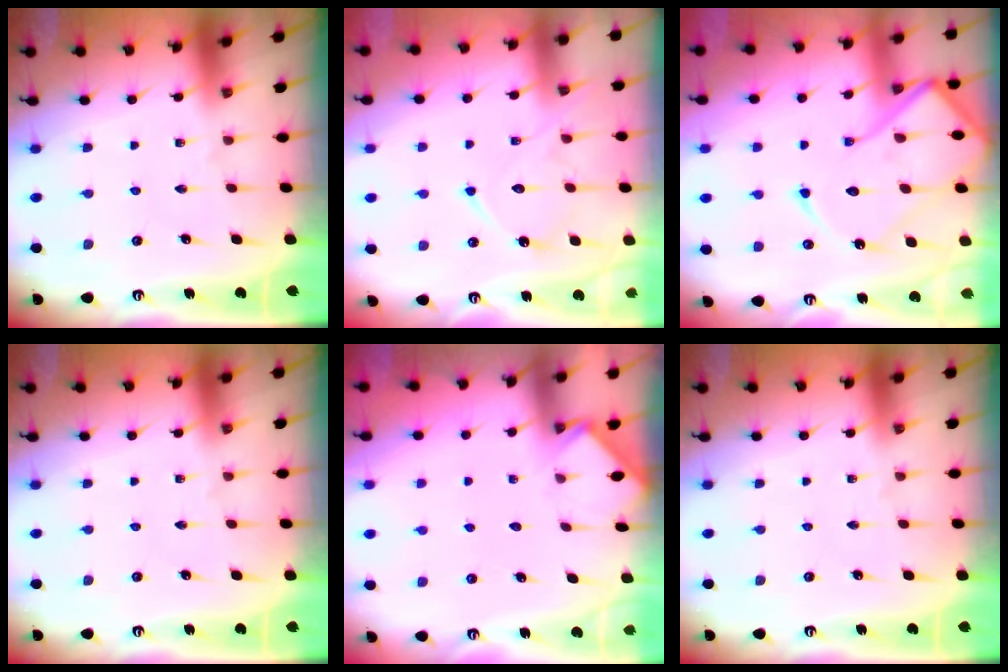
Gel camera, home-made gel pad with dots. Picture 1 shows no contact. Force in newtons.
{"total": 12.8, "press": 12.8, "slide": 1.2}
{"total": 17.8, "press": 17.7, "slide": 1.8}
{"total": 0.0}
{"total": 2.5, "press": 2.5, "slide": 0.4}
{"total": 0.0}